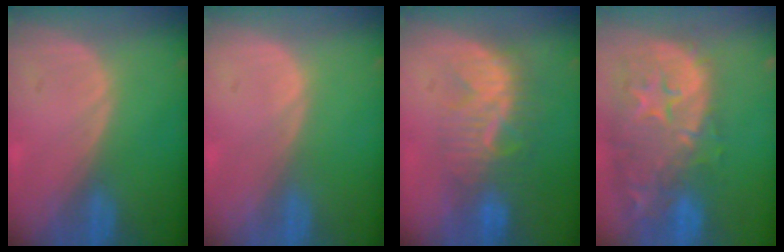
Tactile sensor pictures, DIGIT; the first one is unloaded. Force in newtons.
{"total": 0.0}
{"total": 8.3, "press": 8.0, "slide": 2.2}
{"total": 14.9, "press": 12.0, "slide": 8.9}